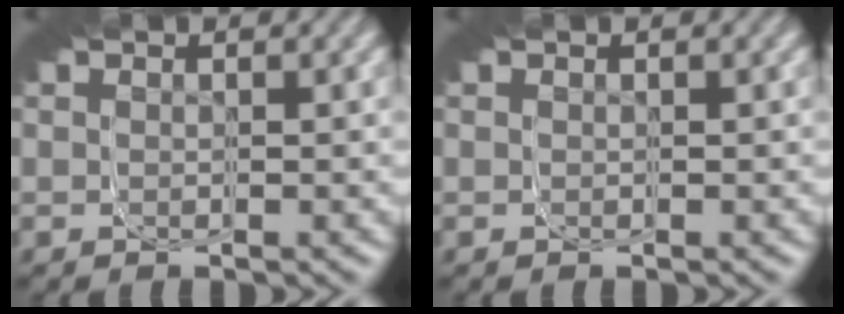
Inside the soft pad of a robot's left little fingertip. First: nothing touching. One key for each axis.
{"total": 0.0}